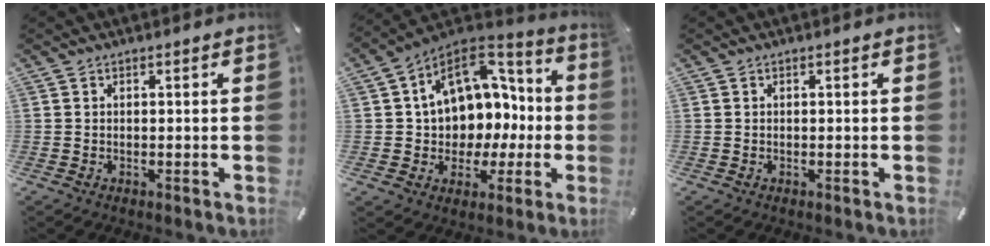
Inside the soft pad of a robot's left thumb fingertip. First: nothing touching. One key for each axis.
{"total": 14.5, "fx": 3.8, "fy": 12.0, "fz": 7.2, "tx": -0.114, "ty": -0.025, "tz": 0.079}
{"total": 0.0}